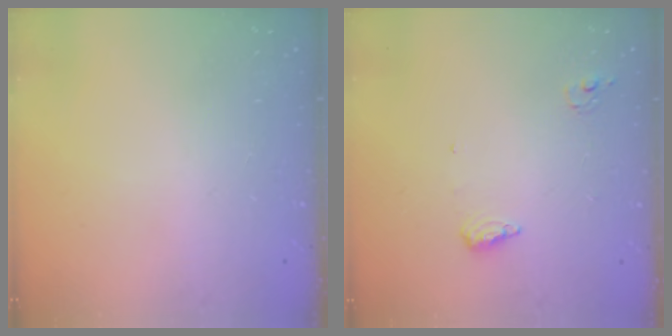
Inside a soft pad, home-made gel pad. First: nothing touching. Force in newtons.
{"total": 6.3, "press": 6.1, "slide": 1.6}